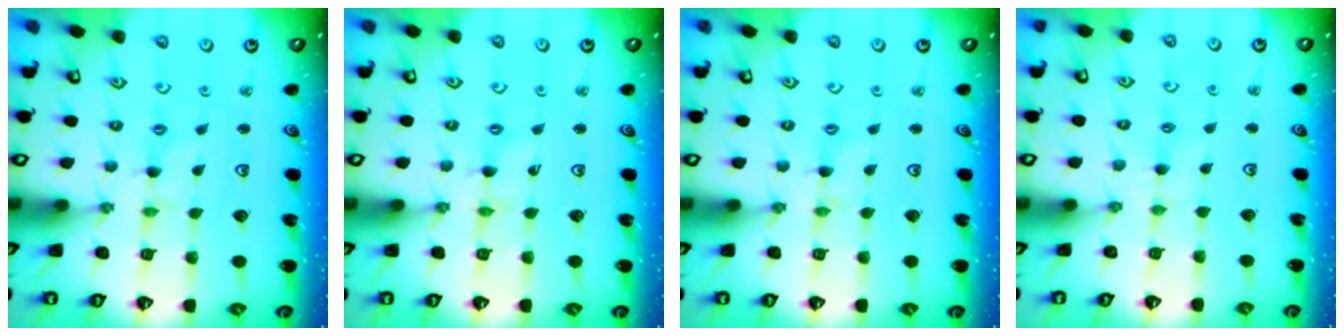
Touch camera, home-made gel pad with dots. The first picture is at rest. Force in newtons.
{"total": 0.7, "press": 0.7, "slide": 0.2}
{"total": 0.0}
{"total": 2.3, "press": 2.3, "slide": 0.4}